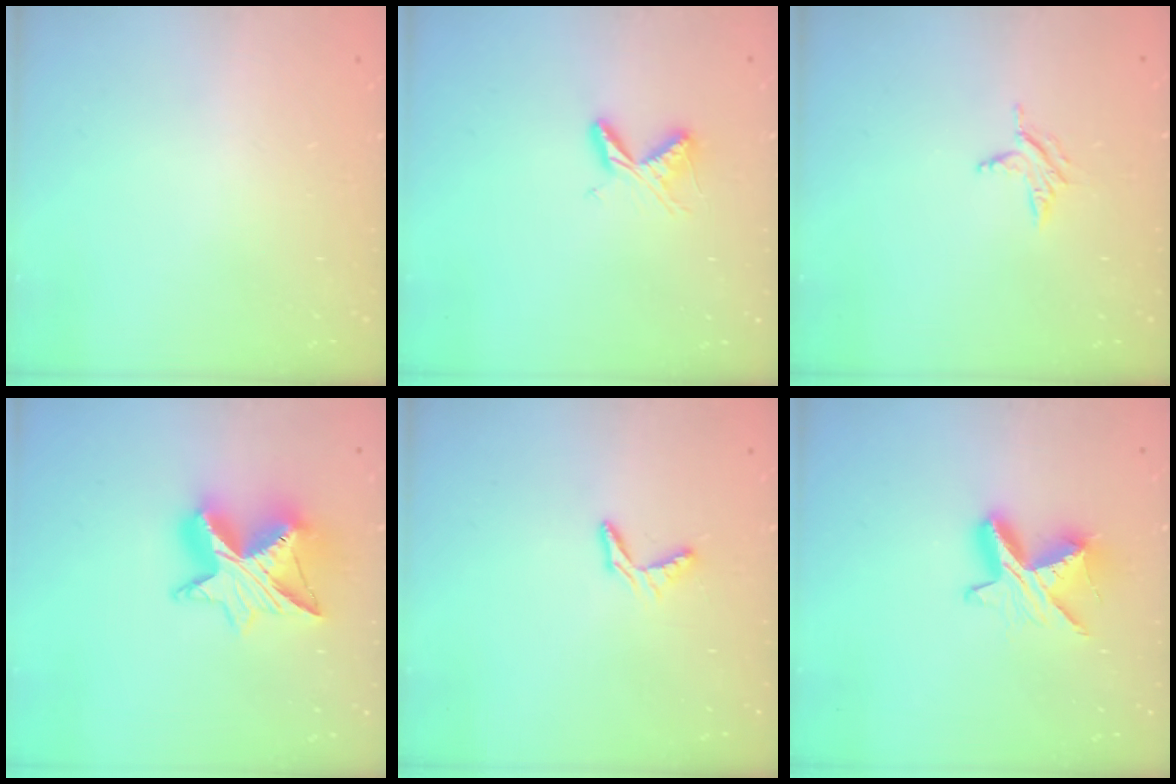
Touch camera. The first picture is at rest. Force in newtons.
{"total": 6.1, "press": 6.0, "slide": 0.6}
{"total": 3.9, "press": 3.9, "slide": 0.4}
{"total": 13.7, "press": 13.7, "slide": 1.1}
{"total": 4.6, "press": 4.5, "slide": 0.3}
{"total": 9.5, "press": 9.5, "slide": 0.6}